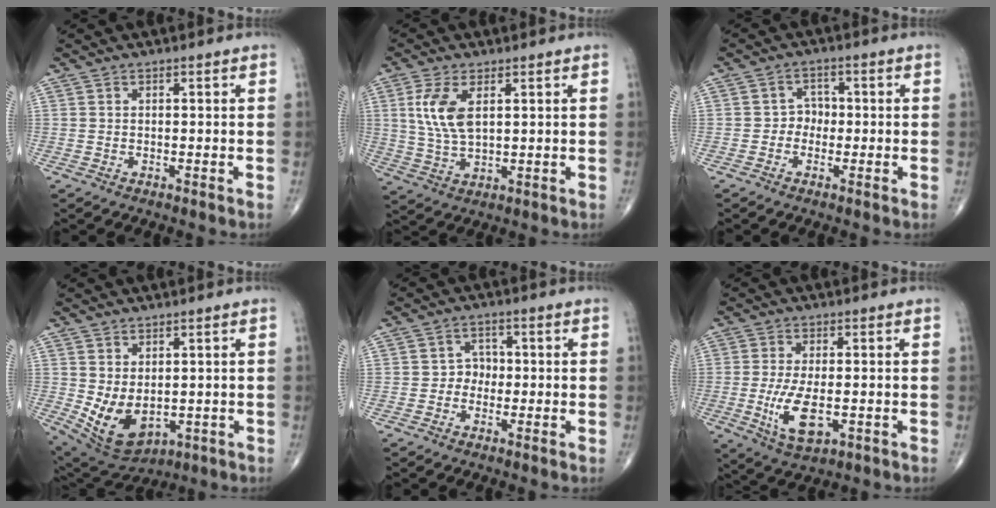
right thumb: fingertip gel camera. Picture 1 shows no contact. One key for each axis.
{"total": 7.9, "fx": 2.3, "fy": 3.7, "fz": 6.6, "tx": -0.141, "ty": -0.006, "tz": 0.053}
{"total": 3.1, "fx": -0.7, "fy": 2.7, "fz": 1.3, "tx": 0.005, "ty": 0.012, "tz": -0.022}
{"total": 9.6, "fx": -0.6, "fy": 6.1, "fz": 7.4, "tx": -0.119, "ty": -0.010, "tz": 0.018}
{"total": 3.0, "fx": -0.7, "fy": 2.7, "fz": 1.2, "tx": 0.005, "ty": 0.011, "tz": -0.021}
{"total": 8.3, "fx": -1.9, "fy": 3.7, "fz": 7.2, "tx": -0.140, "ty": -0.014, "tz": -0.027}